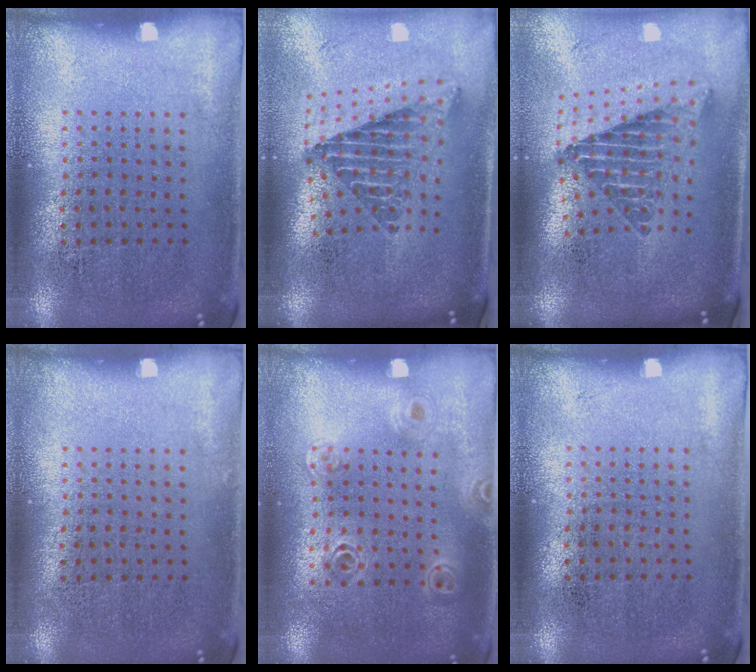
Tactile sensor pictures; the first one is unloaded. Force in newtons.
{"total": 2.4, "press": 1.6, "slide": 1.8}
{"total": 2.3, "press": 1.5, "slide": 1.7}
{"total": 0.0}
{"total": 1.1, "press": 1.1, "slide": 0.2}
{"total": 0.0}